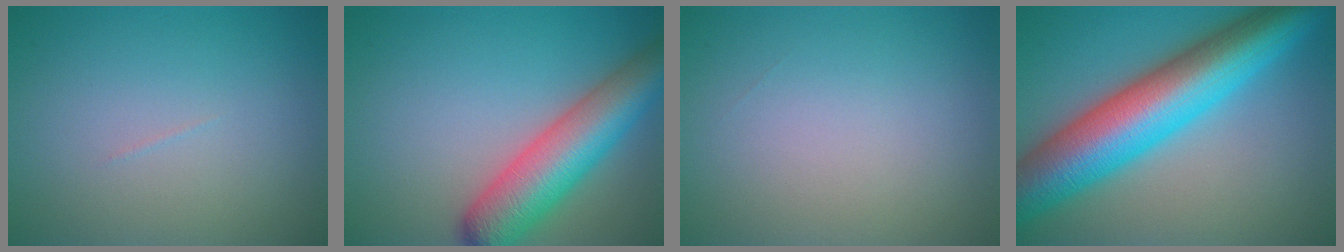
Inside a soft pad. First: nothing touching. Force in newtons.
{"total": 8.2, "press": 8.2, "slide": 0.3}
{"total": 0.0}
{"total": 12.8, "press": 12.8, "slide": 0.2}